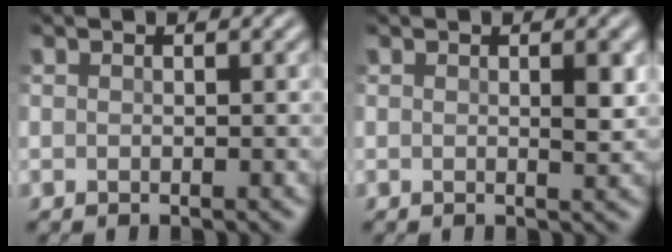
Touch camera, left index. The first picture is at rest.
{"total": 1.9, "force": [0.3, 0.8, 1.7], "torque": [-0.026, -0.001, 0.008]}